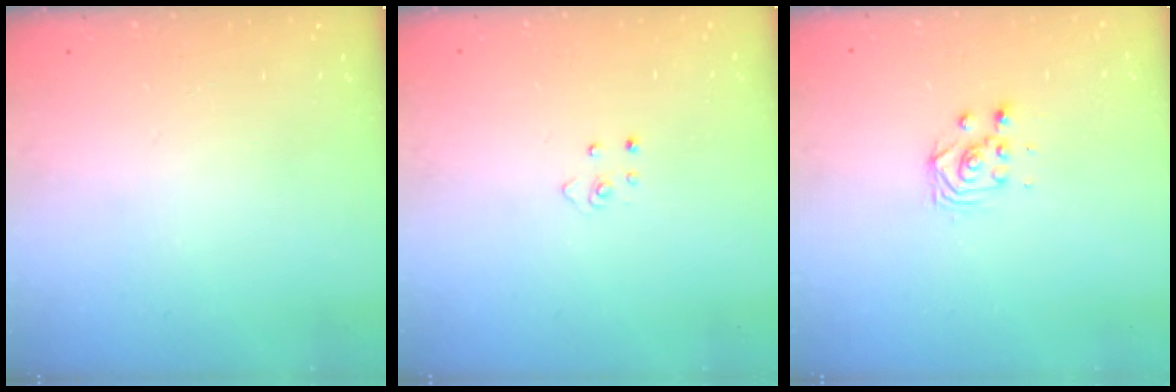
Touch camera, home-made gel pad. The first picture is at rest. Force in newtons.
{"total": 3.2, "press": 3.2, "slide": 0.2}
{"total": 2.9, "press": 2.9, "slide": 0.4}